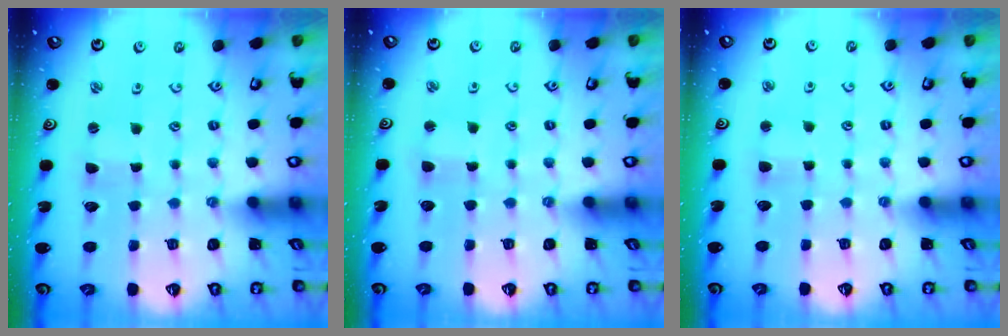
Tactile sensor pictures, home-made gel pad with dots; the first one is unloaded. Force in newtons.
{"total": 2.1, "press": 2.1, "slide": 0.5}
{"total": 2.7, "press": 2.7, "slide": 0.3}